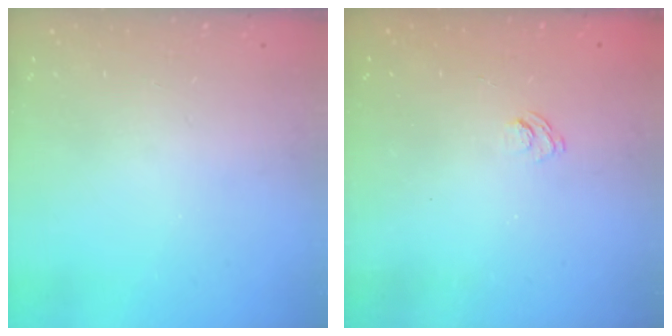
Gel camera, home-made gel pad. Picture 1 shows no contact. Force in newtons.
{"total": 2.4, "press": 2.0, "slide": 1.2}